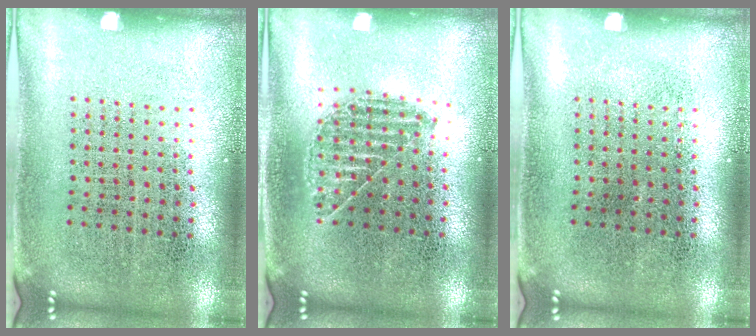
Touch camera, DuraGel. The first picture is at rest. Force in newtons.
{"total": 1.0, "press": 0.9, "slide": 0.2}
{"total": 0.0}